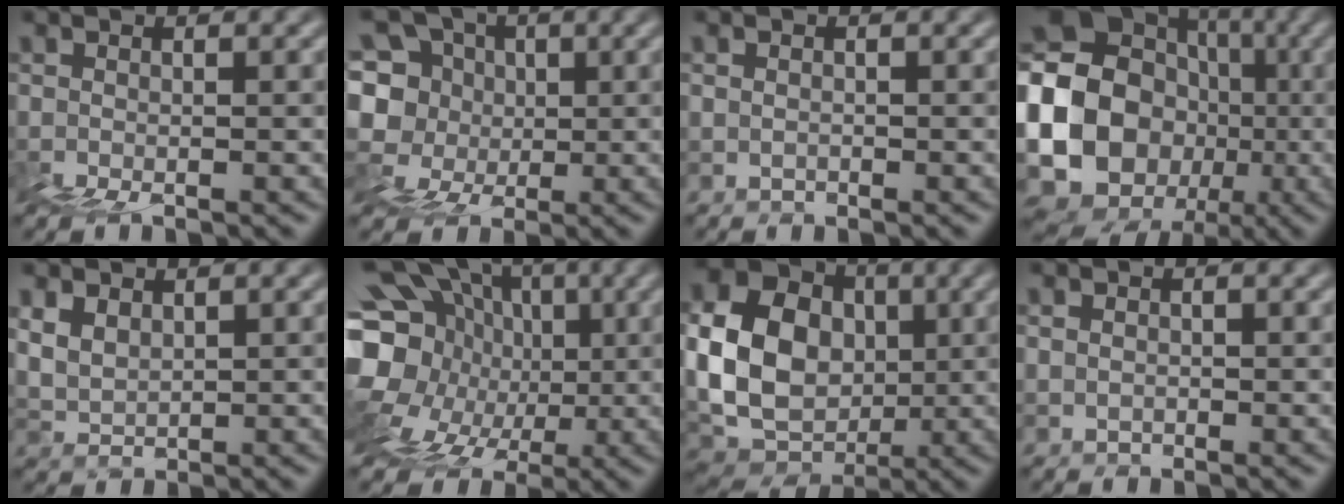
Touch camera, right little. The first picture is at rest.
{"total": 8.5, "force": [4.0, 6.6, 3.6], "torque": [-0.083, 0.041, 0.039]}
{"total": 1.8, "force": [1.0, -0.7, -1.3], "torque": [0.037, 0.000, 0.023]}
{"total": 15.1, "force": [-0.3, 13.5, 6.9], "torque": [-0.112, -0.010, -0.015]}
{"total": 2.8, "force": [2.7, 0.8, 0.1], "torque": [-0.006, 0.012, 0.060]}
{"total": 16.2, "force": [1.0, 13.8, 8.4], "torque": [-0.190, 0.012, 0.009]}
{"total": 9.0, "force": [1.5, 7.3, 5.1], "torque": [-0.091, -0.005, 0.034]}
{"total": 1.7, "force": [1.3, -0.2, -1.0], "torque": [0.042, 0.009, 0.018]}